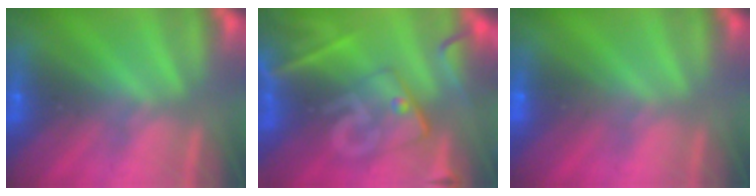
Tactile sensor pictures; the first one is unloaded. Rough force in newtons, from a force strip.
{"total": 9.1}
{"total": 3.1}